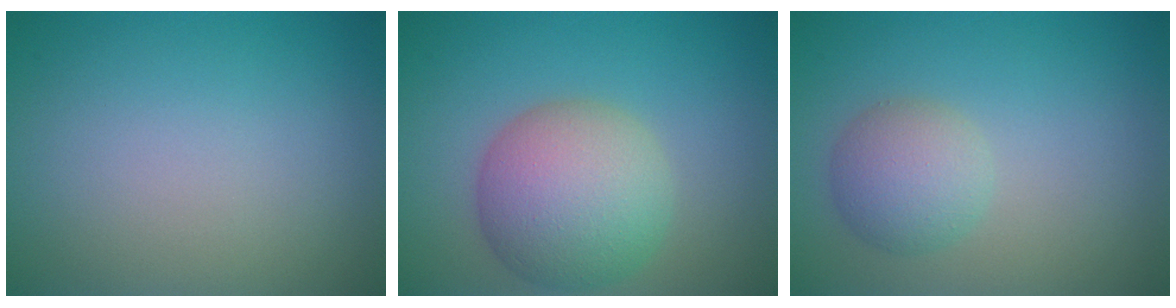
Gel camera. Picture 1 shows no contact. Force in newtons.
{"total": 7.4, "press": 7.4, "slide": 0.1}
{"total": 3.3, "press": 3.3, "slide": 0.1}